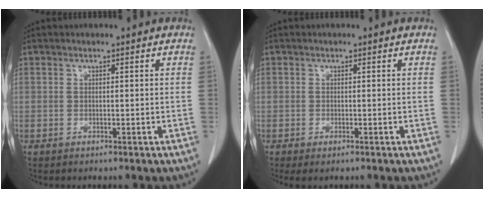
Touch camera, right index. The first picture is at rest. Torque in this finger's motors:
{"motor_torque": [-0.01, 0.05, -0.10, 0.01]}